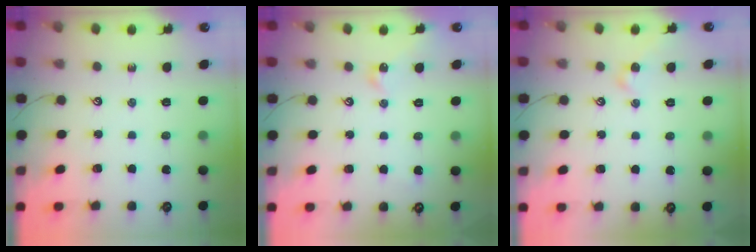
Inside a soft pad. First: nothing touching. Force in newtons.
{"total": 3.8, "press": 3.7, "slide": 0.7}
{"total": 2.0, "press": 1.9, "slide": 0.6}